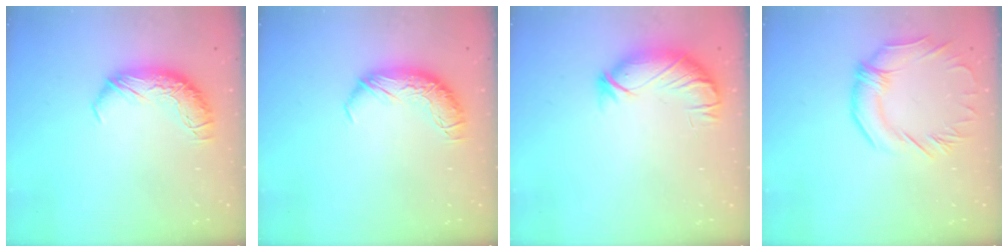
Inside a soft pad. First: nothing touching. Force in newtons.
{"total": 0.0}
{"total": 3.6, "press": 3.1, "slide": 1.9}
{"total": 2.6, "press": 2.2, "slide": 1.4}